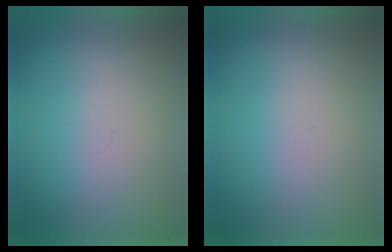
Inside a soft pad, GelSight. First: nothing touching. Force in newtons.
{"total": 0.0}